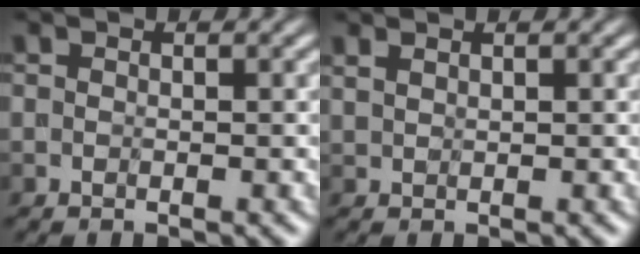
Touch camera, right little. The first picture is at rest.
{"total": 1.2, "force": [1.0, 0.5, 0.5], "torque": [-0.021, 0.003, 0.024]}